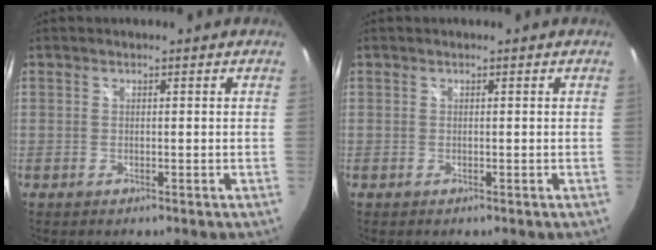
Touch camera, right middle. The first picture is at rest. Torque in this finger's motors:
{"motor_torque": [0.00, -0.01, -0.02, -0.01]}